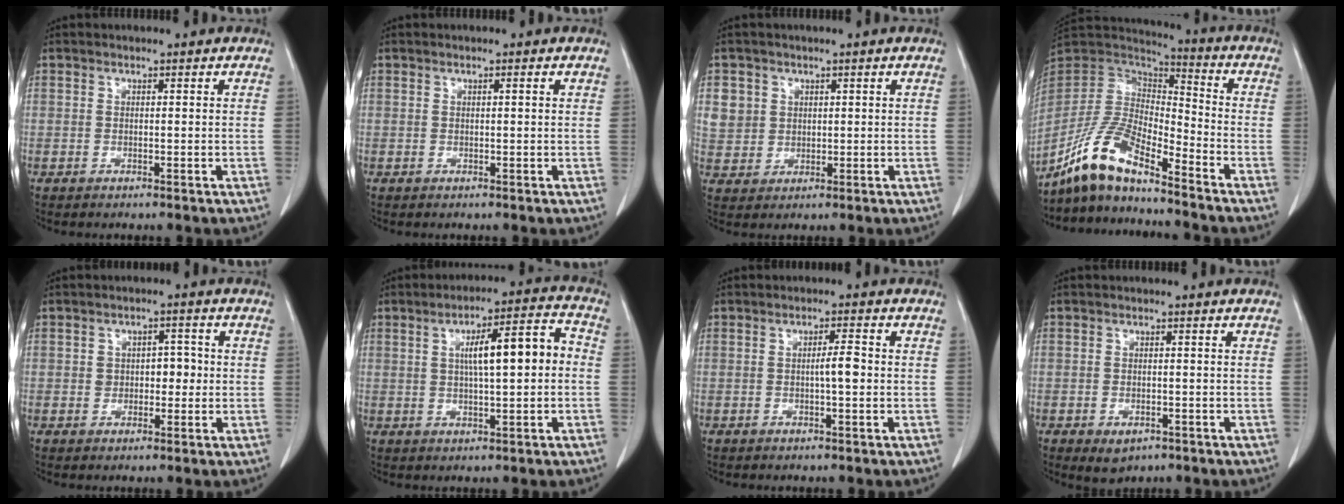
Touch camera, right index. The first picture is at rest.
{"total": 0.7, "force": [0.3, 0.0, 0.7], "torque": [-0.012, 0.003, 0.004]}
{"total": 5.4, "force": [1.9, 5.0, 0.7], "torque": [-0.011, 0.010, 0.049]}
{"total": 12.6, "force": [-10.0, 3.0, 7.0], "torque": [-0.150, 0.012, -0.193]}
{"total": 3.8, "force": [0.1, 2.5, 2.8], "torque": [-0.033, 0.018, 0.005]}
{"total": 9.7, "force": [0.6, 1.8, 9.5], "torque": [-0.148, 0.028, 0.009]}
{"total": 2.7, "force": [-0.2, 0.3, 2.7], "torque": [-0.042, 0.005, -0.003]}
{"total": 3.1, "force": [-1.7, 1.9, 1.8], "torque": [-0.025, -0.002, -0.014]}